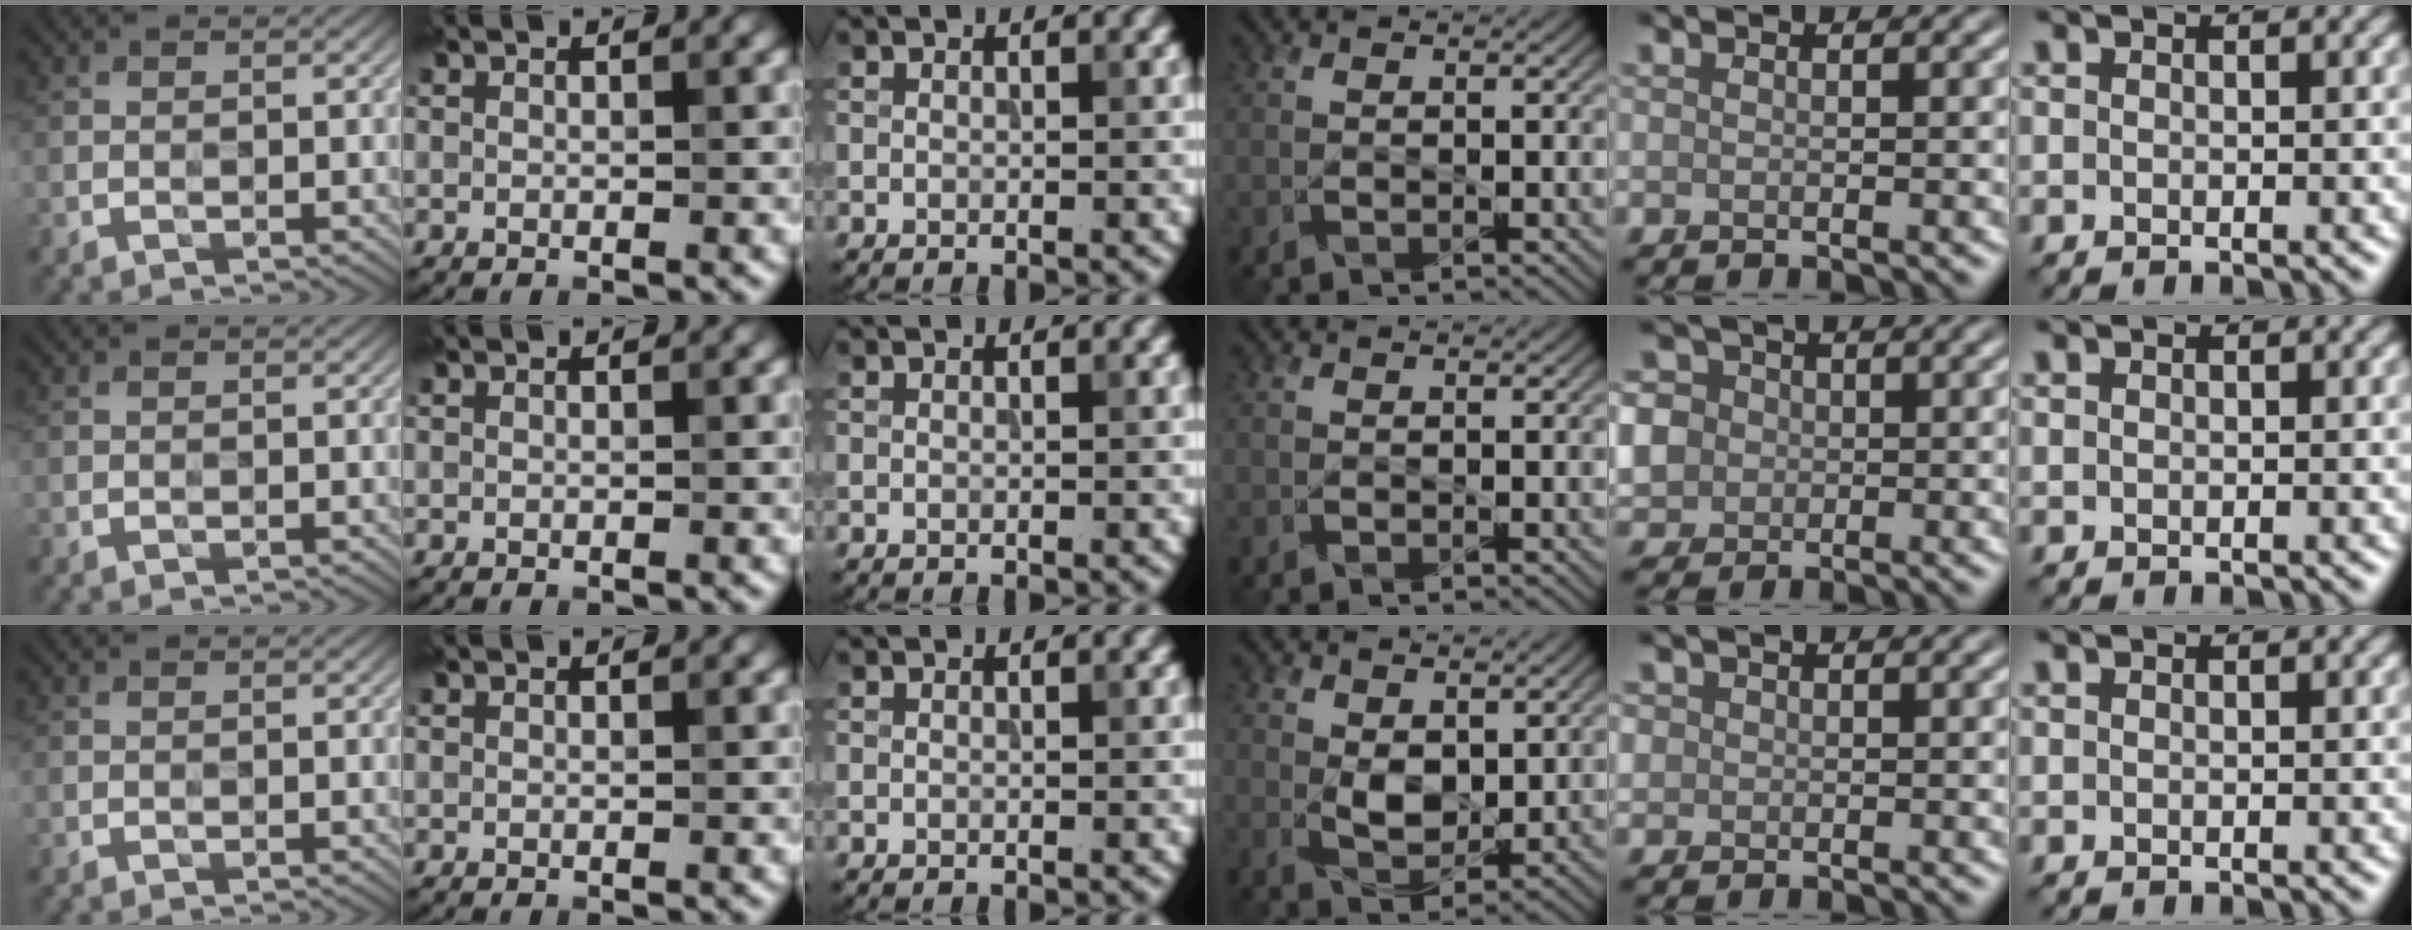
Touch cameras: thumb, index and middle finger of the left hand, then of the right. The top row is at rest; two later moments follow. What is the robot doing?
{"motion": "wipe", "object": "compact mirror"}